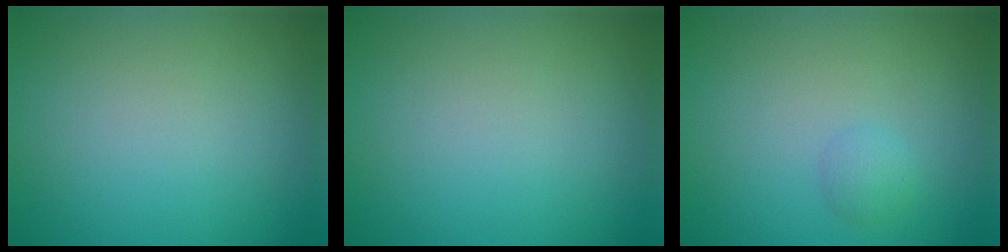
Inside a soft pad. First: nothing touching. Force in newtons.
{"total": 0.0}
{"total": 1.2, "press": 1.2, "slide": 0.1}